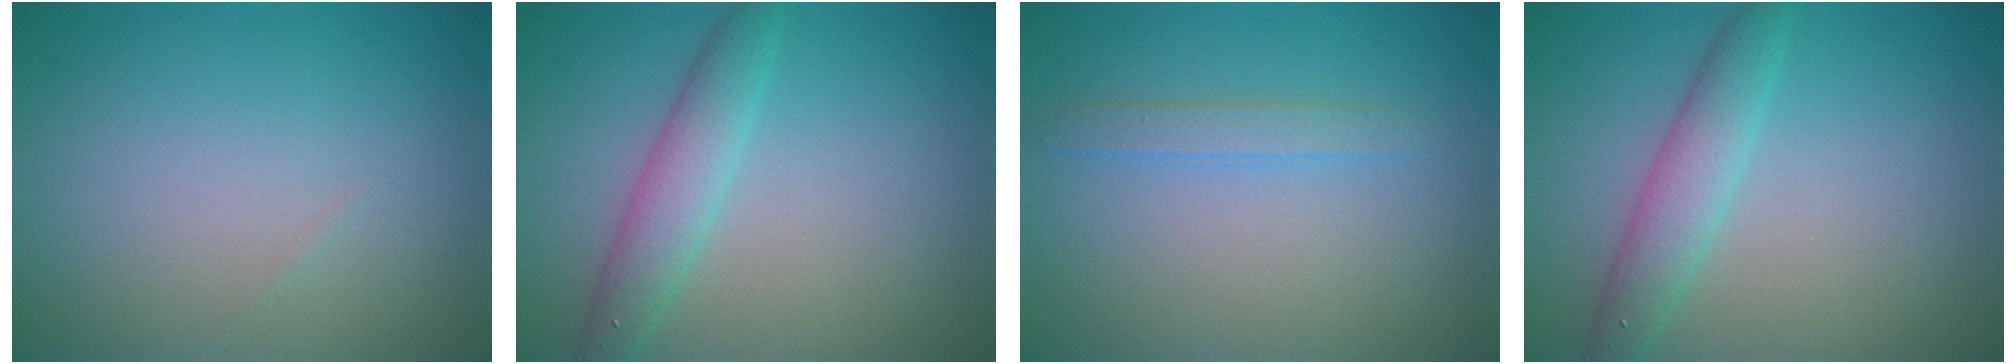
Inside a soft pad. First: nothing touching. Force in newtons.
{"total": 3.2, "press": 3.2, "slide": 0.1}
{"total": 1.4, "press": 1.4, "slide": 0.1}
{"total": 3.2, "press": 3.2, "slide": 0.1}